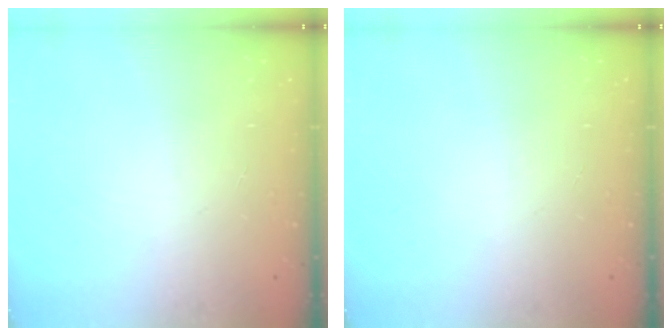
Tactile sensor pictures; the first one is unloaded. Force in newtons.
{"total": 0.0}